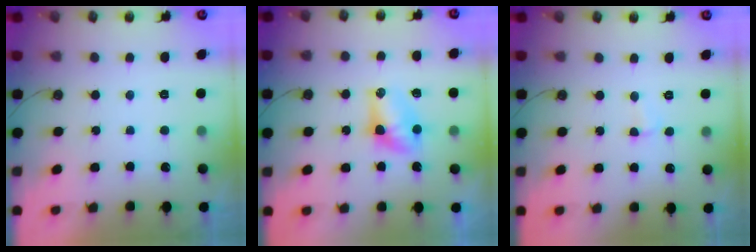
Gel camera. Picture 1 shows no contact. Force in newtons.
{"total": 7.8, "press": 6.6, "slide": 4.2}
{"total": 2.1, "press": 2.0, "slide": 0.6}